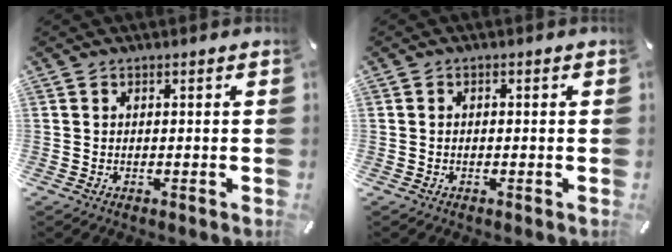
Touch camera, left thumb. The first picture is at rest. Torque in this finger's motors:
{"motor_torque": [-0.55, -0.39, -0.15, -0.03, -0.01]}